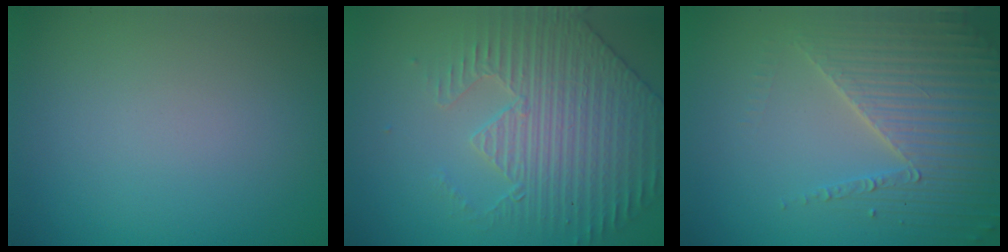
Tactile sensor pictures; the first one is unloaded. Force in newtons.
{"total": 4.2, "press": 4.2, "slide": 0.5}
{"total": 4.4, "press": 4.3, "slide": 1.0}